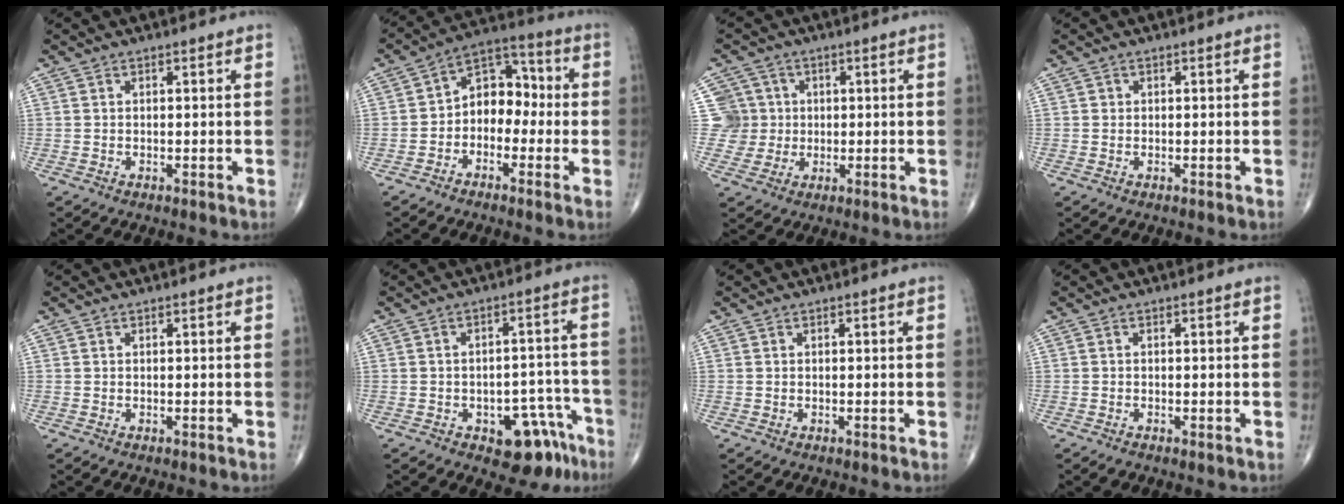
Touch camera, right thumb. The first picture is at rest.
{"total": 9.2, "force": [-1.6, 6.8, 6.0], "torque": [-0.058, 0.047, -0.046]}
{"total": 6.3, "force": [0.9, 6.2, -0.2], "torque": [0.044, 0.009, 0.013]}
{"total": 0.5, "force": [0.0, 0.5, 0.1], "torque": [0.002, 0.002, 0.000]}
{"total": 0.0}
{"total": 10.3, "force": [-5.8, 5.5, 6.5], "torque": [-0.047, 0.049, -0.069]}
{"total": 0.0}
{"total": 1.0, "force": [-0.6, 0.6, 0.7], "torque": [-0.012, 0.000, -0.010]}